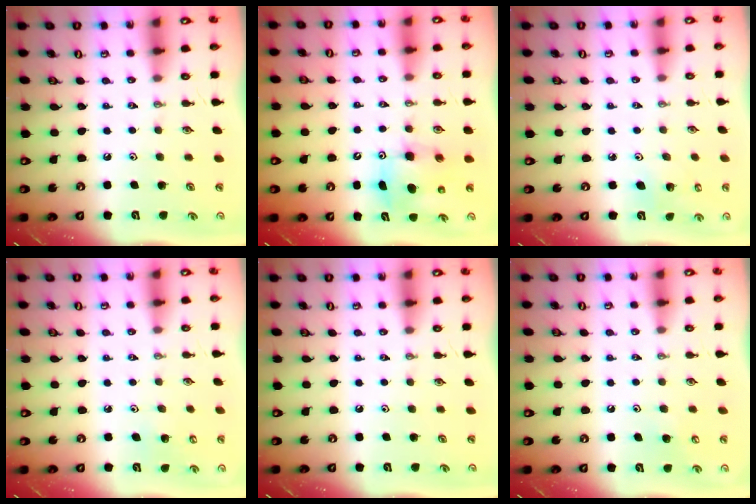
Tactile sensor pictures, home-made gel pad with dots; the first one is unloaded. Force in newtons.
{"total": 7.9, "press": 7.6, "slide": 2.1}
{"total": 4.8, "press": 4.7, "slide": 0.9}
{"total": 5.2, "press": 5.1, "slide": 0.5}
{"total": 0.0}
{"total": 4.4, "press": 4.4, "slide": 0.5}